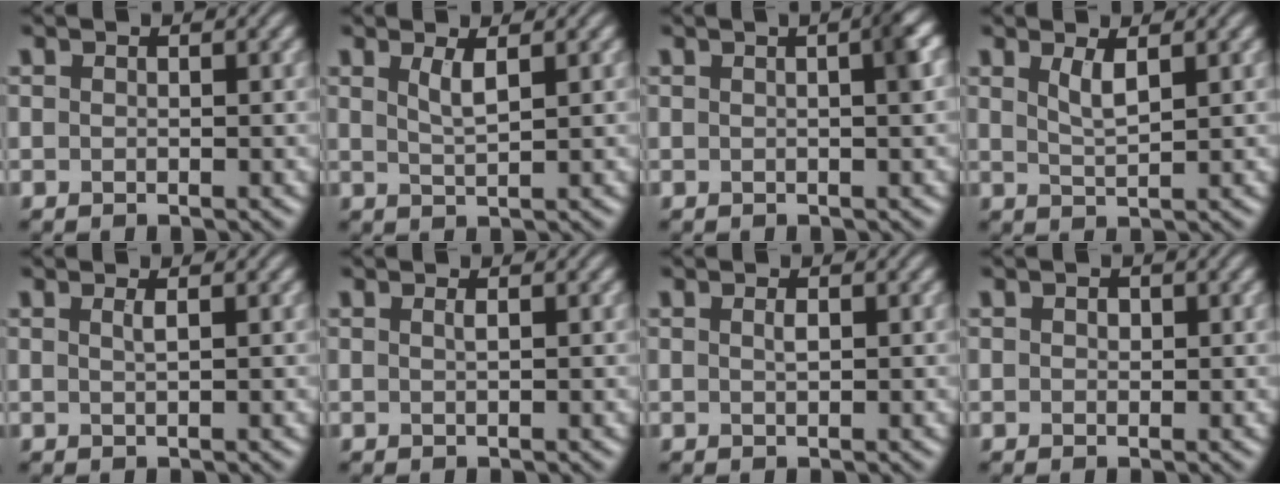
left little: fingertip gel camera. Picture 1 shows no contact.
{"total": 1.9, "force": [0.9, 0.4, 1.6], "torque": [-0.030, -0.002, 0.017]}
{"total": 2.8, "force": [0.4, 0.6, 2.7], "torque": [-0.027, 0.013, 0.003]}
{"total": 1.9, "force": [1.1, 0.4, 1.6], "torque": [-0.032, -0.004, 0.021]}
{"total": 1.0, "force": [0.4, 0.3, 0.9], "torque": [-0.010, 0.003, 0.004]}
{"total": 0.7, "force": [0.2, 0.2, 0.6], "torque": [-0.008, 0.004, 0.002]}
{"total": 0.8, "force": [0.2, 0.2, 0.7], "torque": [-0.015, 0.003, 0.005]}
{"total": 0.8, "force": [0.2, 0.6, 0.5], "torque": [-0.007, -0.001, 0.001]}